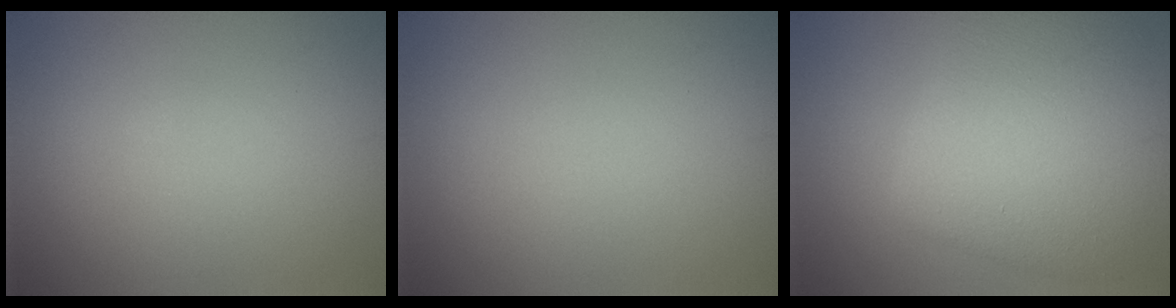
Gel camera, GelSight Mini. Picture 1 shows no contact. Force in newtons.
{"total": 0.0}
{"total": 8.8, "press": 8.8, "slide": 0.3}